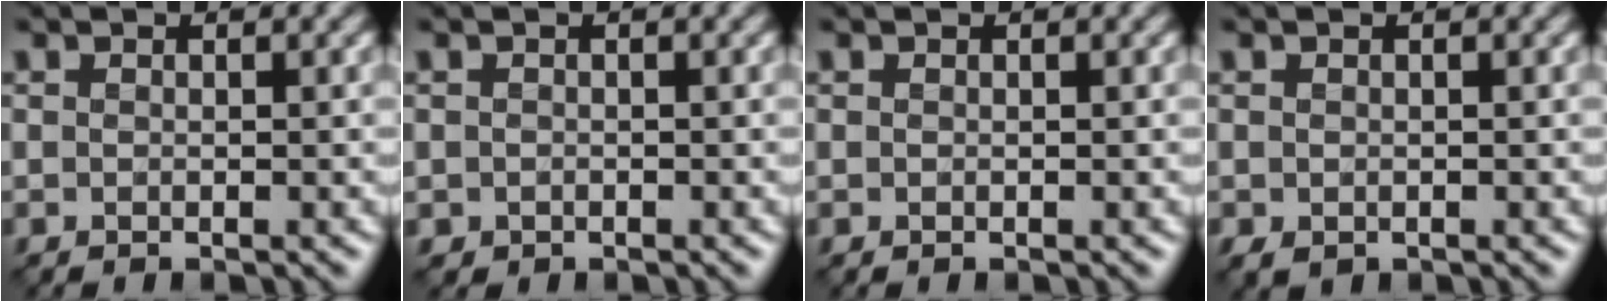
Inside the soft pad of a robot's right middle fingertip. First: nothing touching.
{"total": 0.6, "force": [-0.2, 0.6, -0.1], "torque": [0.004, -0.003, -0.006]}
{"total": 0.0}
{"total": 0.8, "force": [-0.1, 0.7, 0.4], "torque": [-0.012, -0.001, -0.001]}